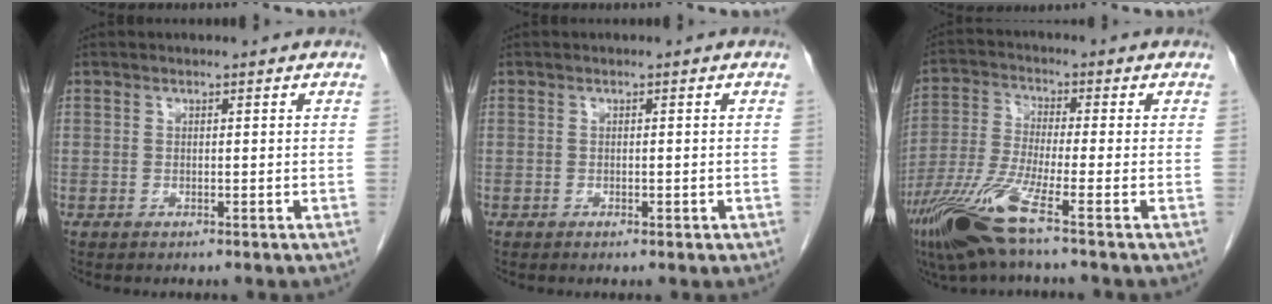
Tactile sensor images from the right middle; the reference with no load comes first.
{"total": 0.9, "force": [-0.4, 0.4, 0.6], "torque": [-0.012, -0.001, -0.004]}
{"total": 10.6, "force": [-6.3, -0.4, 8.5], "torque": [-0.184, -0.031, -0.127]}